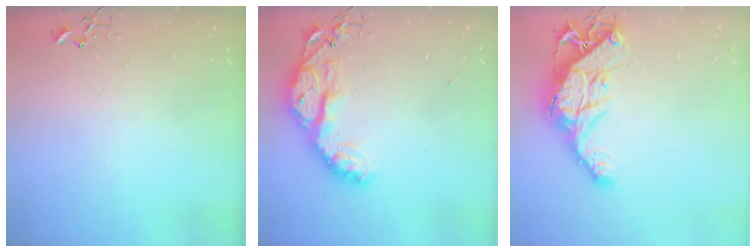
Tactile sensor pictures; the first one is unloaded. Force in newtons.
{"total": 14.9, "press": 14.8, "slide": 1.5}
{"total": 16.1, "press": 16.0, "slide": 1.6}